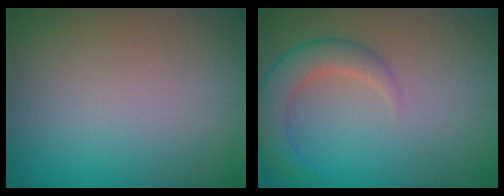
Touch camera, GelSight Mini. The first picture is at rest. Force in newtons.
{"total": 3.5, "press": 3.5, "slide": 0.2}